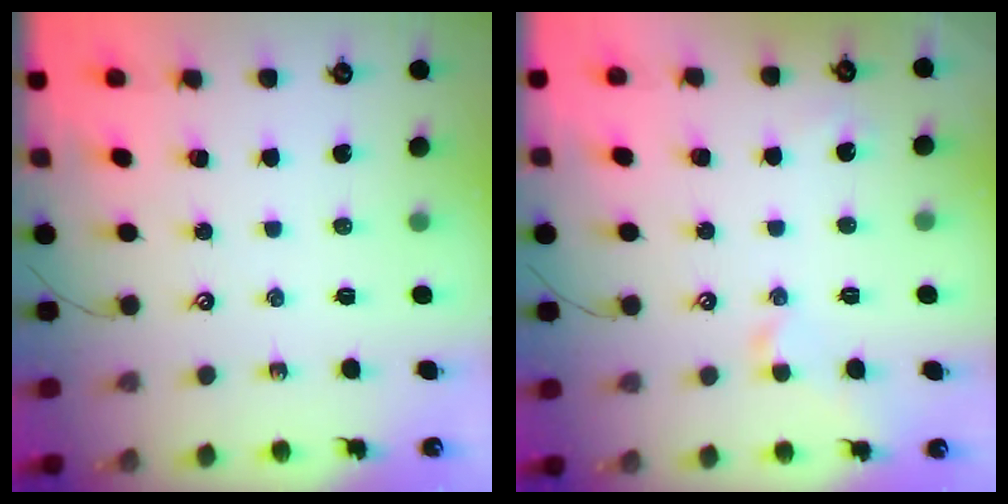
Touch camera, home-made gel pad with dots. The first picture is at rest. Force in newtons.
{"total": 2.3, "press": 2.2, "slide": 0.6}